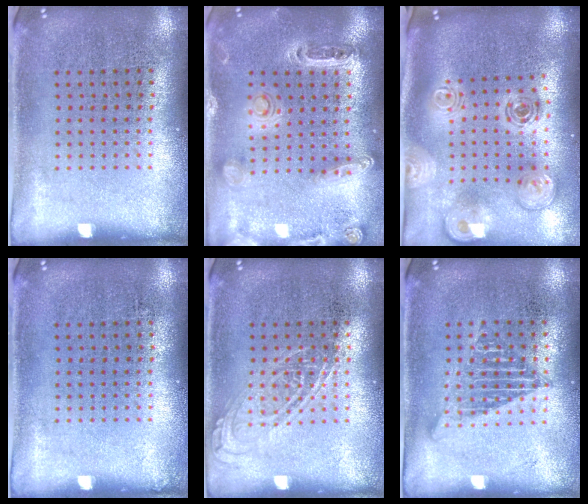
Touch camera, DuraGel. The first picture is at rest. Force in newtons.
{"total": 1.3, "press": 1.3, "slide": 0.3}
{"total": 2.3, "press": 1.8, "slide": 1.4}
{"total": 0.0}
{"total": 1.8, "press": 1.8, "slide": 0.2}
{"total": 1.2, "press": 1.1, "slide": 0.3}